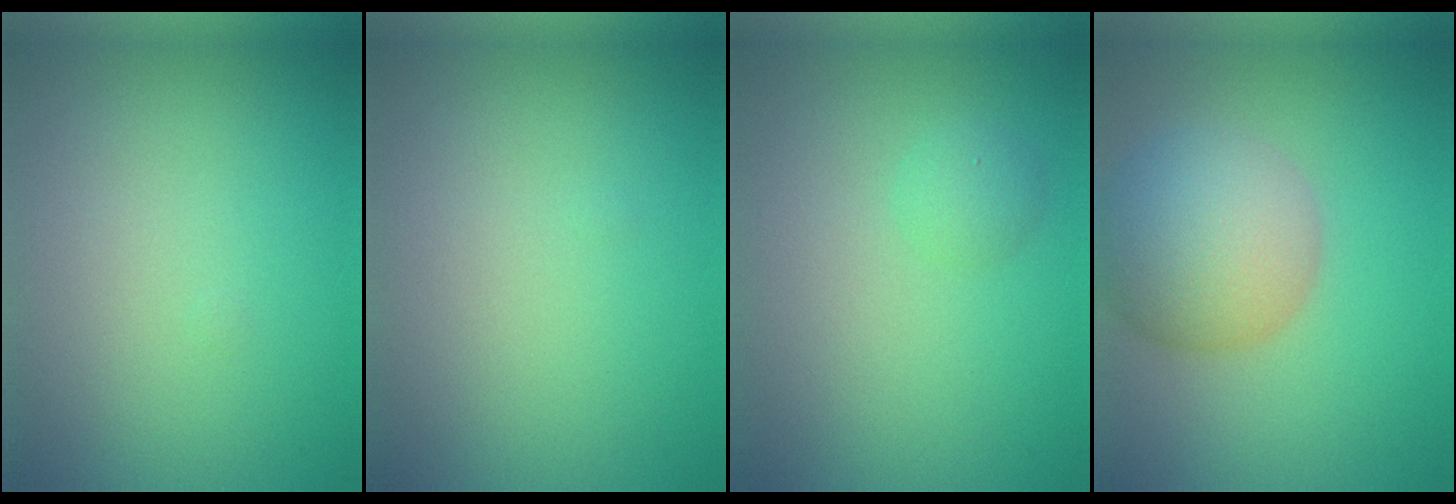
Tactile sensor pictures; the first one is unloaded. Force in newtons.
{"total": 0.0}
{"total": 1.4, "press": 1.3, "slide": 0.2}
{"total": 7.2, "press": 7.2, "slide": 0.5}